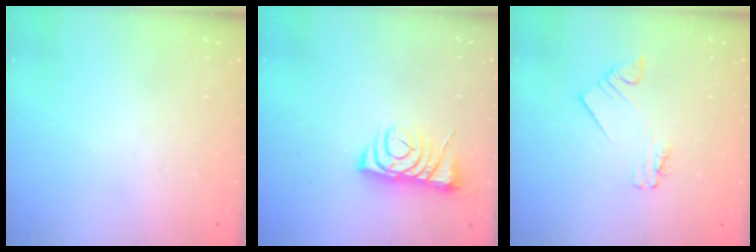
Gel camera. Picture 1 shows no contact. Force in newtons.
{"total": 9.8, "press": 9.7, "slide": 1.1}
{"total": 1.9, "press": 1.9, "slide": 0.1}